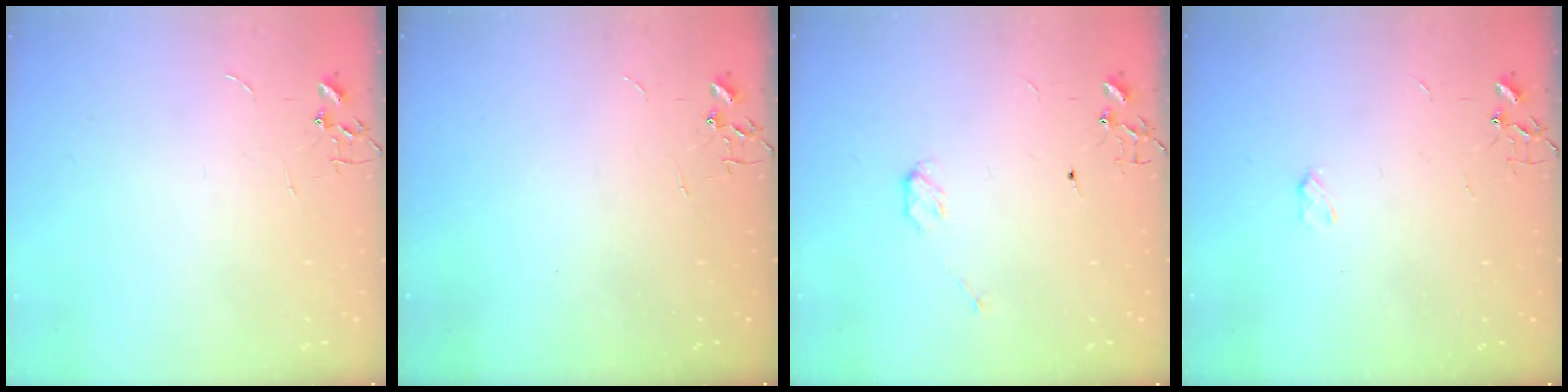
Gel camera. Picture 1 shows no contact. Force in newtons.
{"total": 0.0}
{"total": 4.0, "press": 3.9, "slide": 0.3}
{"total": 2.5, "press": 2.4, "slide": 0.4}